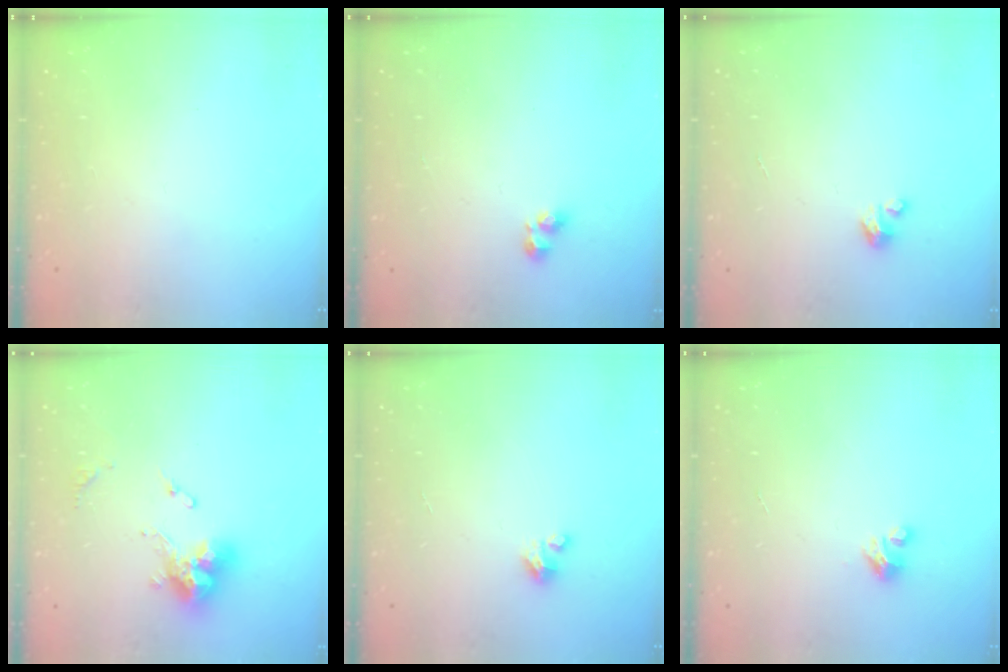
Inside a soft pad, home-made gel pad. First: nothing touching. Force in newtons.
{"total": 2.7, "press": 2.7, "slide": 0.3}
{"total": 2.7, "press": 2.7, "slide": 0.1}
{"total": 11.3, "press": 11.3, "slide": 1.0}
{"total": 2.6, "press": 2.6, "slide": 0.2}
{"total": 4.0, "press": 4.0, "slide": 0.3}